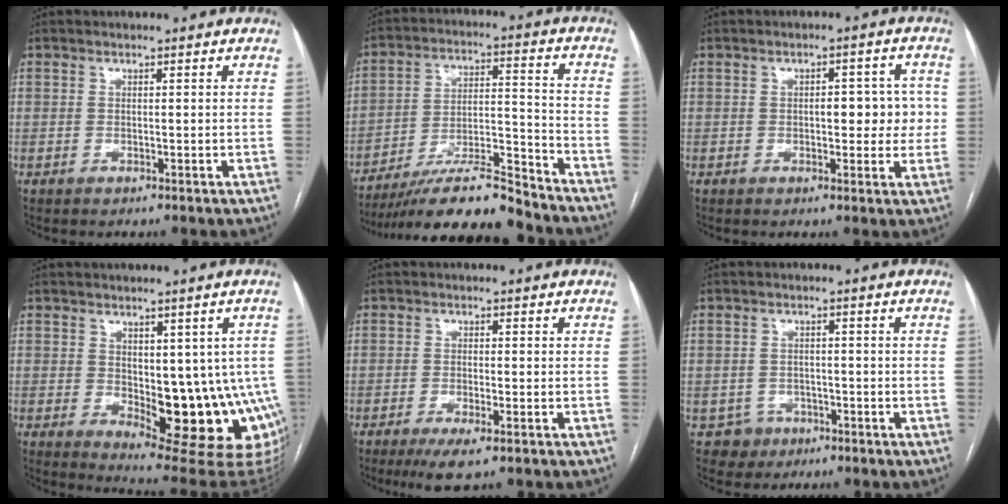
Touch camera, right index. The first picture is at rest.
{"total": 15.8, "force": [-14.2, 1.4, 6.7], "torque": [-0.123, 0.015, -0.247]}
{"total": 6.0, "force": [0.1, 2.9, 5.3], "torque": [-0.055, 0.017, 0.002]}
{"total": 15.2, "force": [-2.3, 6.4, 13.5], "torque": [-0.120, -0.007, -0.012]}
{"total": 4.5, "force": [-2.8, 0.7, 3.5], "torque": [-0.065, -0.011, -0.046]}
{"total": 3.4, "force": [-1.7, 3.0, -0.4], "torque": [0.014, 0.015, -0.026]}